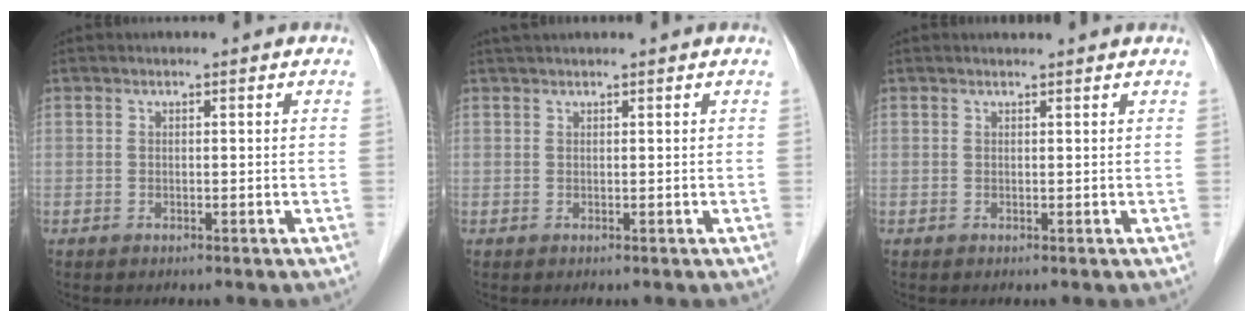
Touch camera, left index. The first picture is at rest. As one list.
[{"total": 2.4, "force": [2.1, -0.3, 1.1], "torque": [-0.012, 0.029, 0.041]}, {"total": 1.6, "force": [1.6, -0.1, 0.3], "torque": [-0.011, 0.011, 0.023]}]